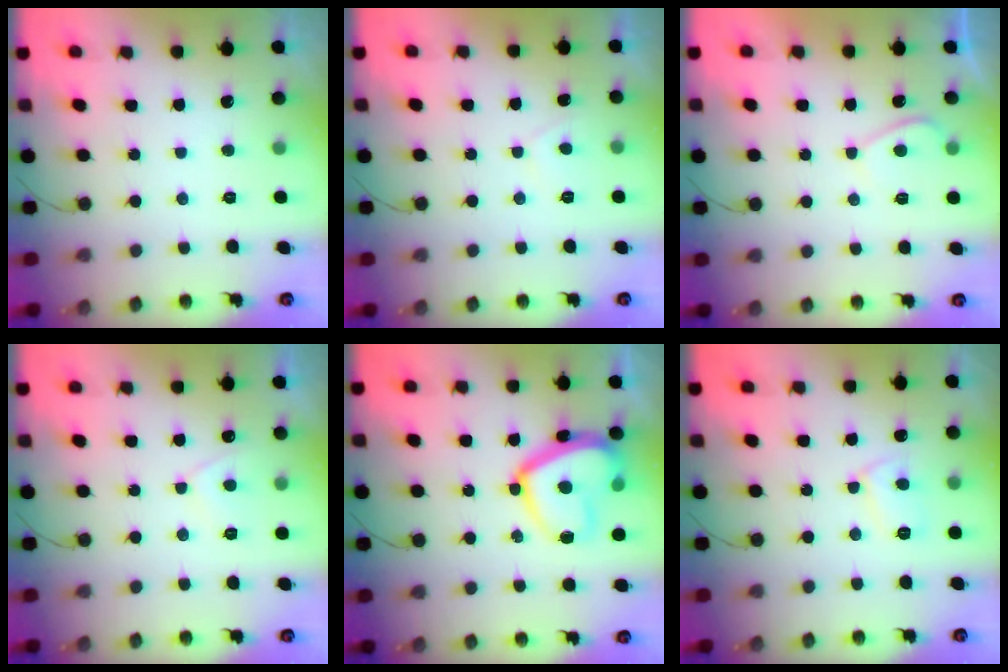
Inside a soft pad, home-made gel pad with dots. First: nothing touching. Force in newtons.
{"total": 1.5, "press": 1.4, "slide": 0.5}
{"total": 2.7, "press": 2.7, "slide": 0.4}
{"total": 3.0, "press": 3.0, "slide": 0.4}
{"total": 15.9, "press": 15.8, "slide": 1.6}
{"total": 6.1, "press": 6.1, "slide": 0.6}